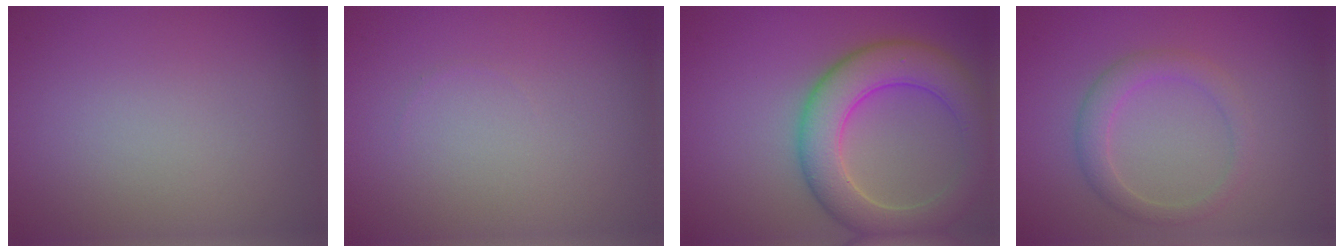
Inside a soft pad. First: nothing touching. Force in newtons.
{"total": 0.0}
{"total": 6.9, "press": 6.8, "slide": 0.7}
{"total": 2.4, "press": 2.4, "slide": 0.0}